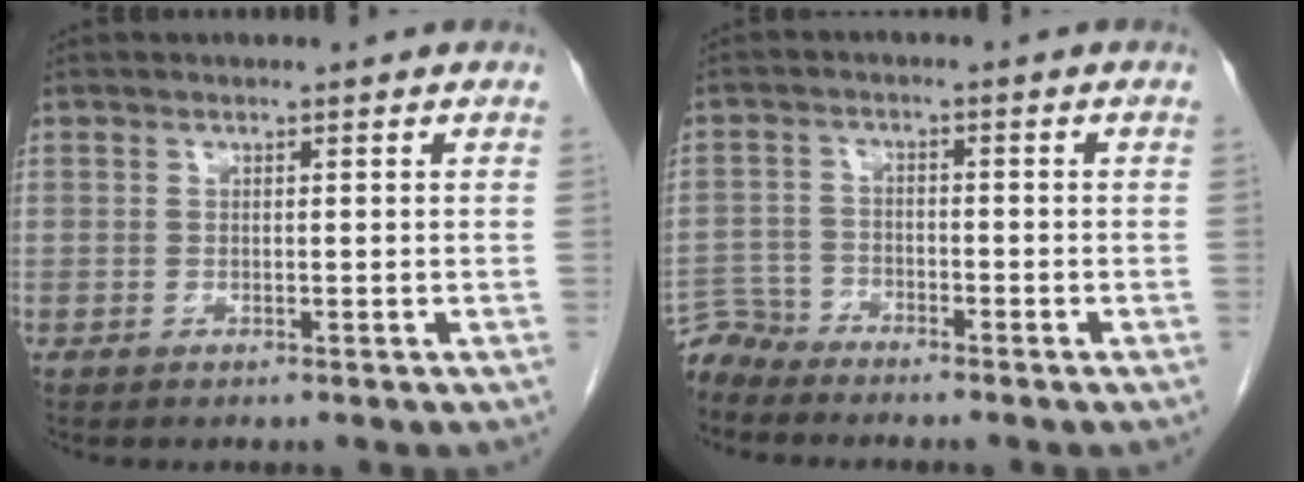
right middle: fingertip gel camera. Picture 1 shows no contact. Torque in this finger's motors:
{"motor_torque": [-0.03, -0.19, -0.30, -0.17]}